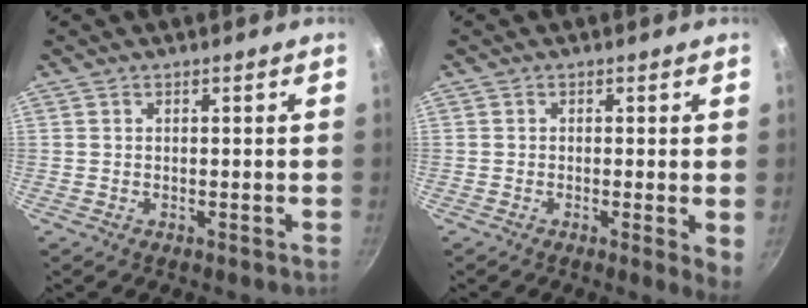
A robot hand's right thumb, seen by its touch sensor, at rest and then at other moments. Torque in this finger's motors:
{"motor_torque": [-0.16, 0.17, -0.24, 0.18, 0.01]}